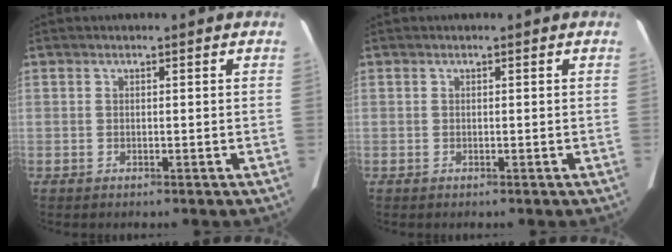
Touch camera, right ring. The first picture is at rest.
{"total": 0.0}